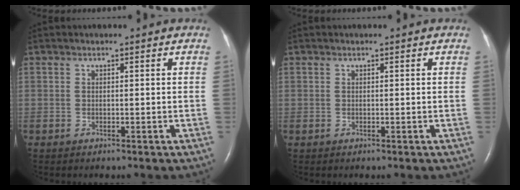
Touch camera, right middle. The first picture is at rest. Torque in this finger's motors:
{"motor_torque": [0.02, -0.04, 0.00, 0.00]}